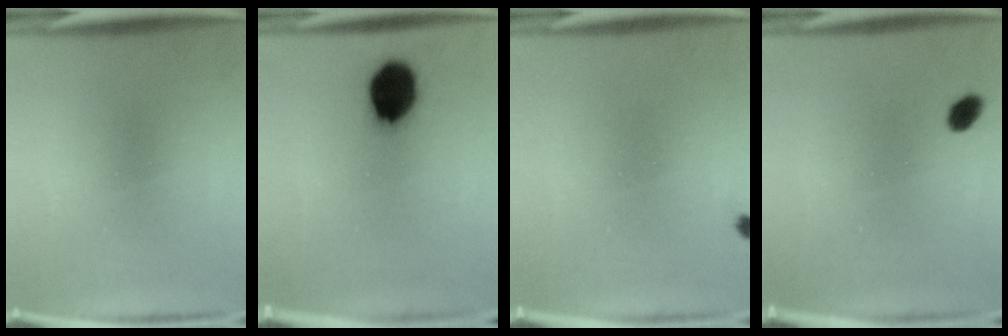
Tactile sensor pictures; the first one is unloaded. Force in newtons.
{"total": 12.0}
{"total": 0.7}
{"total": 2.4}